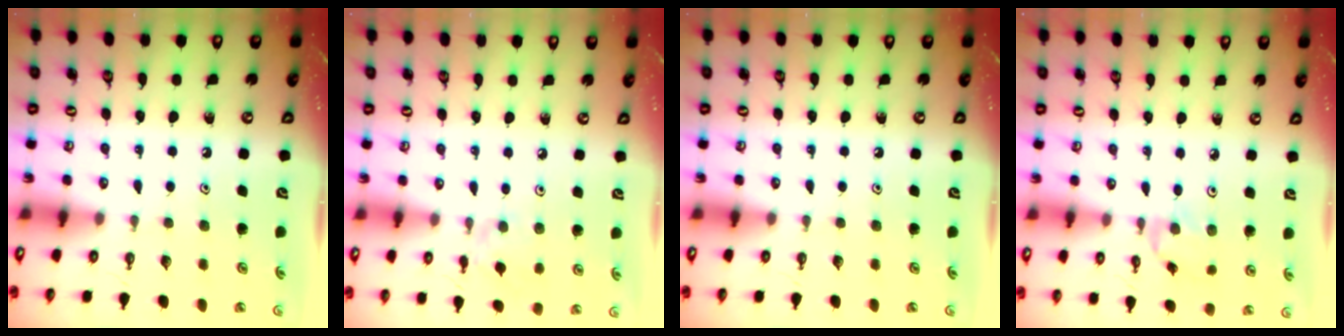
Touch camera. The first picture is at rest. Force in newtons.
{"total": 3.0, "press": 2.9, "slide": 0.6}
{"total": 0.0}
{"total": 0.6, "press": 0.5, "slide": 0.3}